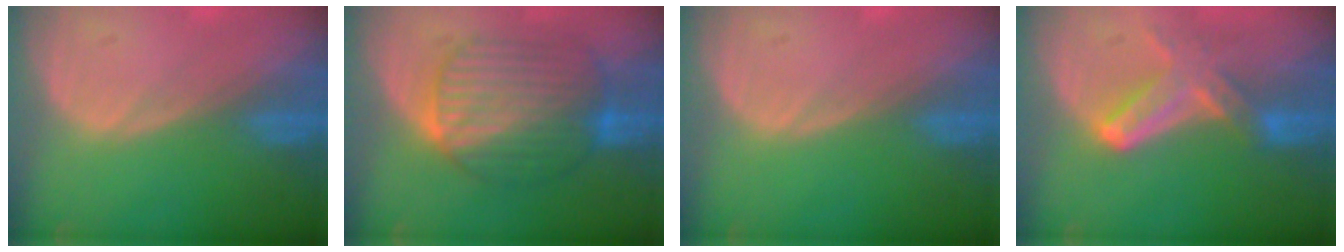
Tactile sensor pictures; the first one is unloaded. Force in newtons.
{"total": 10.2, "press": 10.1, "slide": 0.7}
{"total": 0.0}
{"total": 6.1, "press": 6.1, "slide": 0.1}